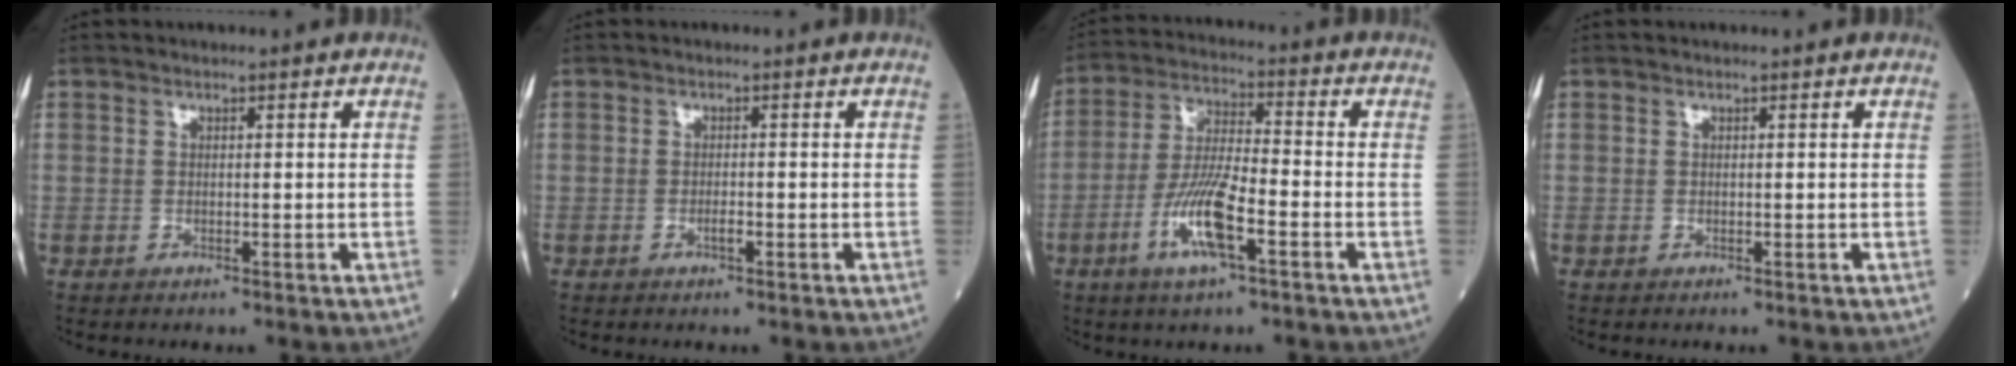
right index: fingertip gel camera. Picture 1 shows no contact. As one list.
[{"total": 1.0, "force": [-0.5, 0.2, 0.9], "torque": [-0.017, 0.001, -0.008]}, {"total": 9.7, "force": [-4.1, 1.5, 8.7], "torque": [-0.175, -0.008, -0.080]}, {"total": 0.0}]